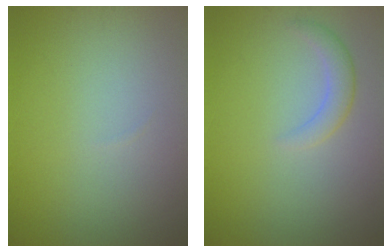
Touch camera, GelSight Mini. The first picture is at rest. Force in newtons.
{"total": 1.8, "press": 1.8, "slide": 0.1}